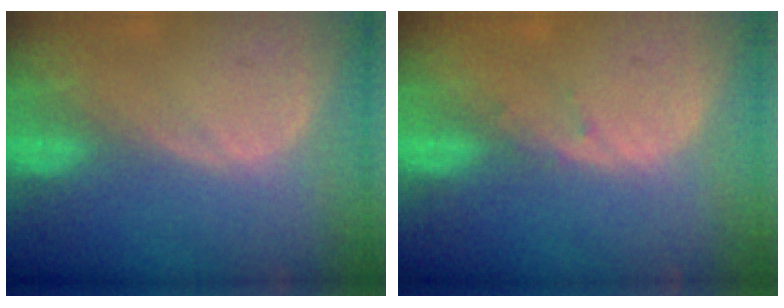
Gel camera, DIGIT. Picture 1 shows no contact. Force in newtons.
{"total": 0.9, "press": 0.6, "slide": 0.6}